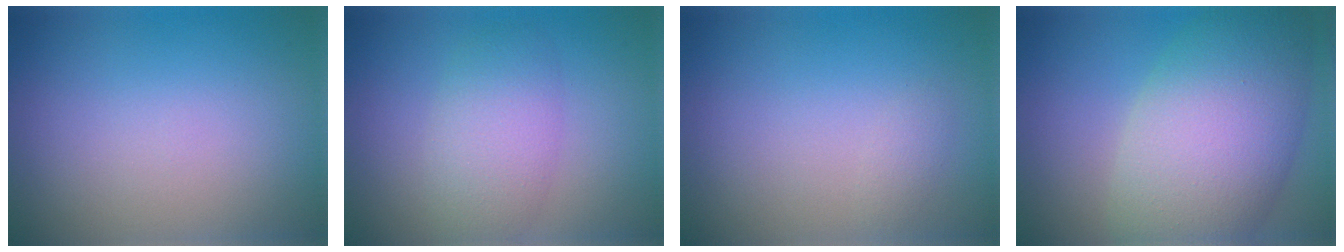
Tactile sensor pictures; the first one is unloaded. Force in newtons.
{"total": 4.0, "press": 4.0, "slide": 0.2}
{"total": 0.7, "press": 0.7, "slide": 0.0}
{"total": 10.9, "press": 10.9, "slide": 0.7}